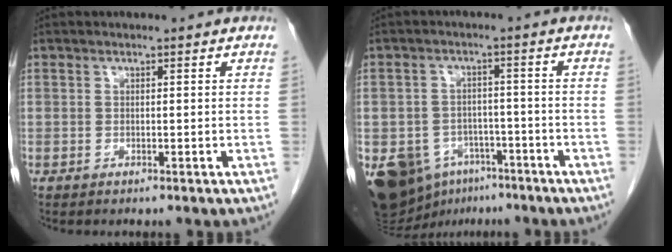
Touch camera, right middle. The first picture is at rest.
{"total": 13.7, "force": [-7.5, 9.5, 6.3], "torque": [-0.136, 0.011, -0.111]}